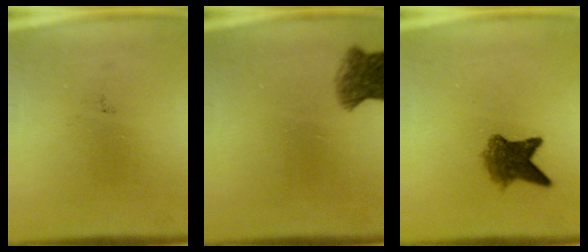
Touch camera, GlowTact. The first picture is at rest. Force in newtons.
{"total": 5.0}
{"total": 5.2}